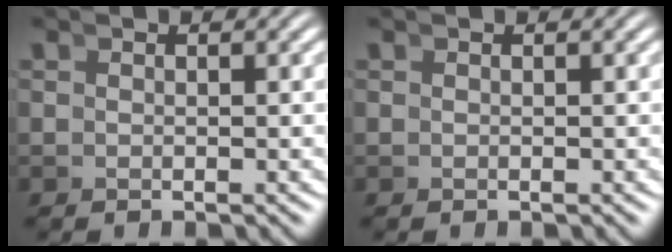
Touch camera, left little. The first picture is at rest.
{"total": 0.0}